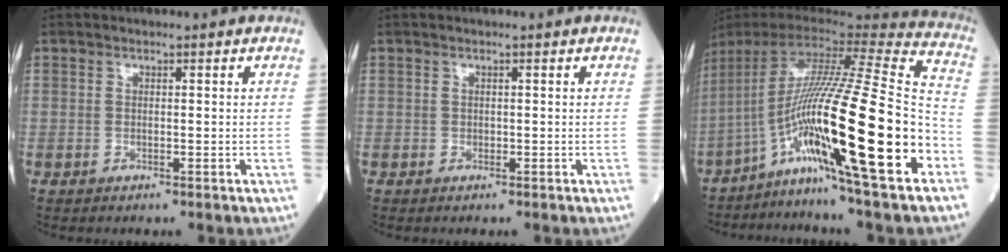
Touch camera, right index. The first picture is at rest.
{"total": 0.0}
{"total": 28.3, "force": [-9.6, 0.3, 26.6], "torque": [-0.448, -0.030, -0.176]}